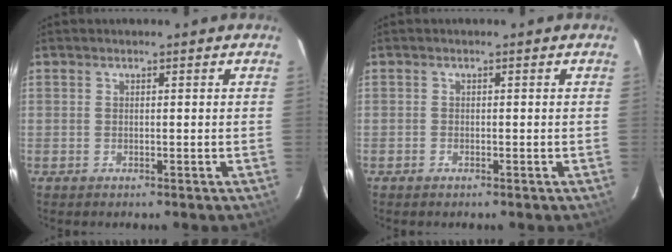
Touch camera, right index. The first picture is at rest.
{"total": 0.6, "force": [-0.5, 0.4, 0.1], "torque": [-0.002, 0.001, -0.011]}